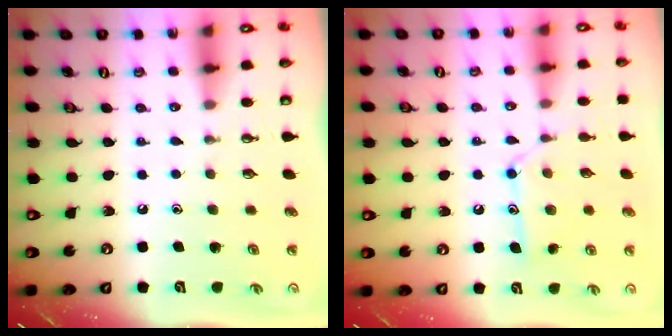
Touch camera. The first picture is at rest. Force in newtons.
{"total": 12.0, "press": 12.0, "slide": 0.5}